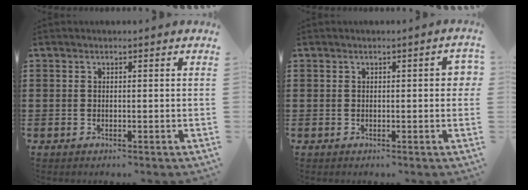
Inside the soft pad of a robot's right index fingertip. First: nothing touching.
{"total": 1.9, "force": [0.0, 0.5, 1.9], "torque": [-0.024, -0.001, -0.003]}